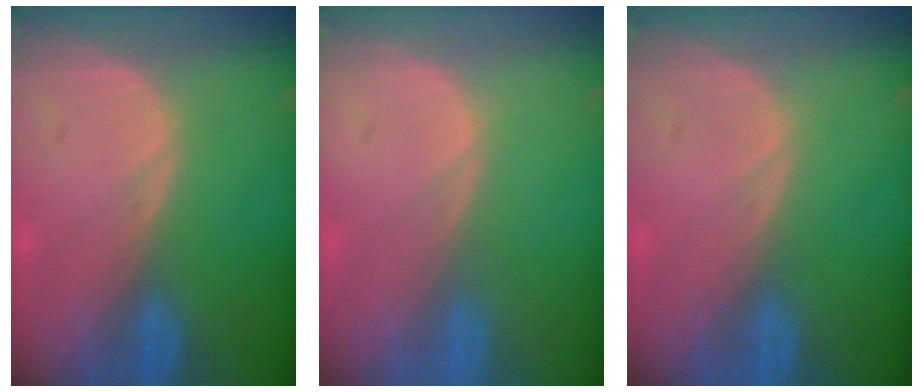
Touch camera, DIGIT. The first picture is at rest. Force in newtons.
{"total": 0.0}
{"total": 0.0}